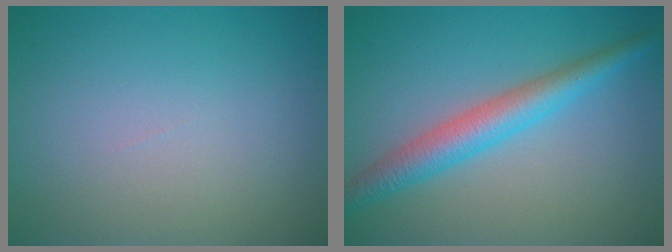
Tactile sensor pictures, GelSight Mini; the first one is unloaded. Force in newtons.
{"total": 4.3, "press": 4.3, "slide": 0.0}